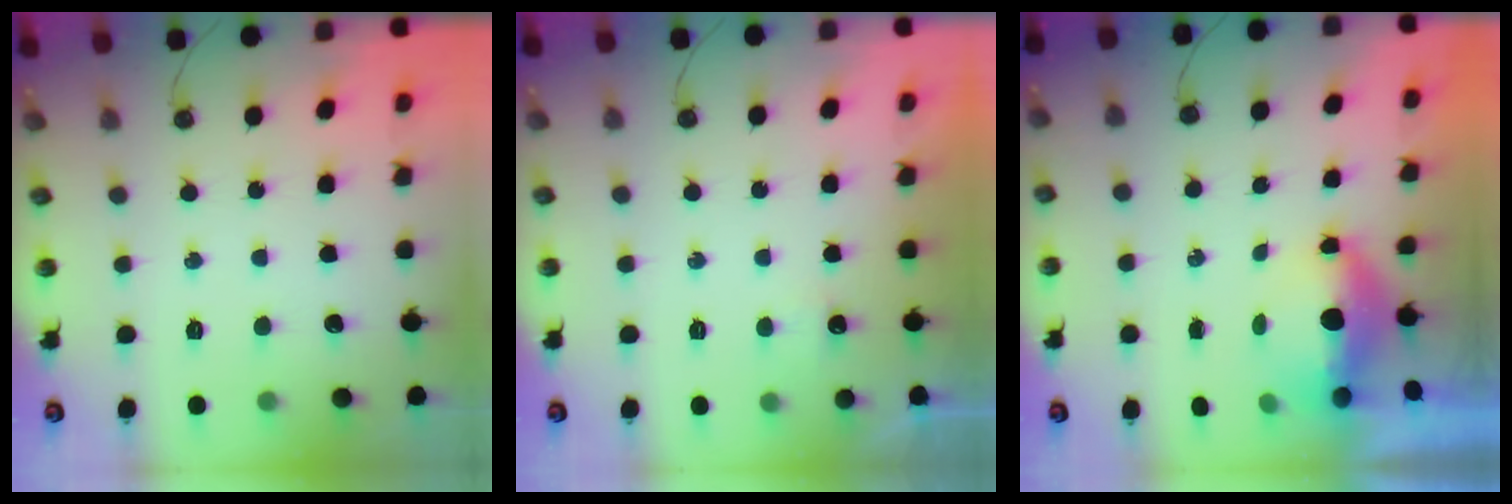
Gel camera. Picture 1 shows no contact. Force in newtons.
{"total": 2.2, "press": 2.1, "slide": 0.4}
{"total": 5.1, "press": 4.9, "slide": 1.4}